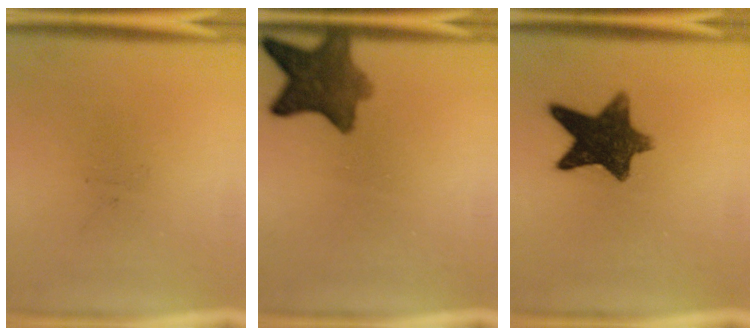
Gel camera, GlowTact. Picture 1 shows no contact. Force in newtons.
{"total": 8.6}
{"total": 10.9}